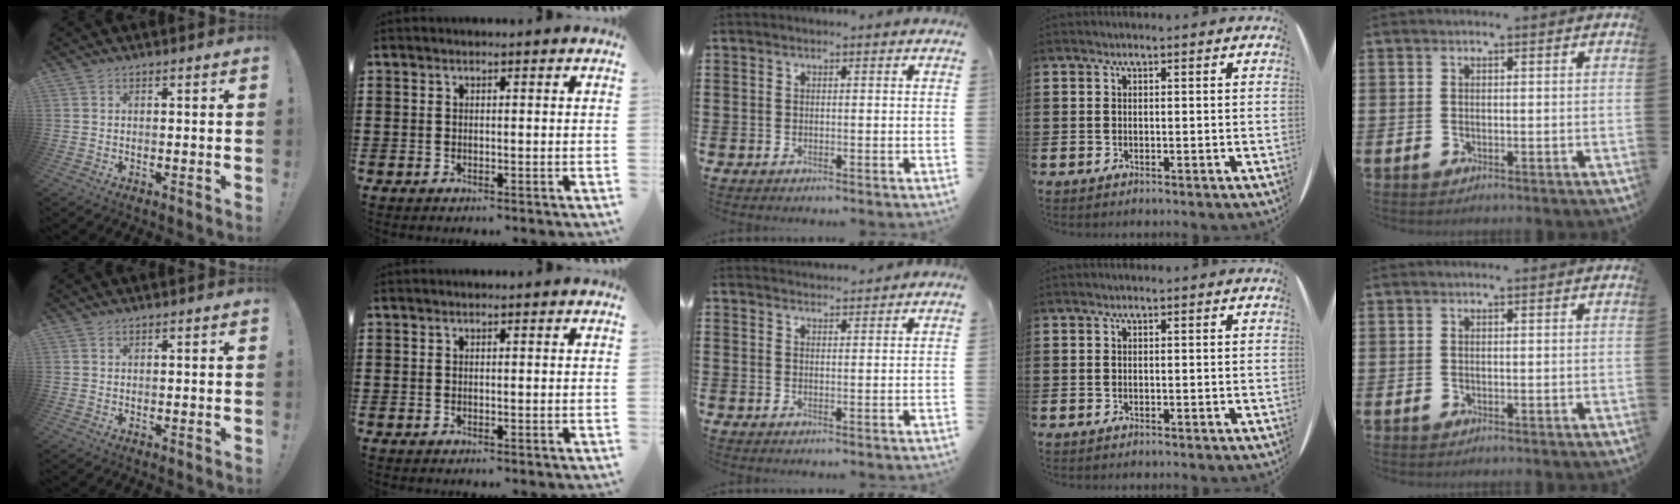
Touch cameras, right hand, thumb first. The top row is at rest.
{"middle": {"total": 2.3, "force": [2.3, 0.1, -0.2], "torque": [-0.002, -0.001, 0.044]}}